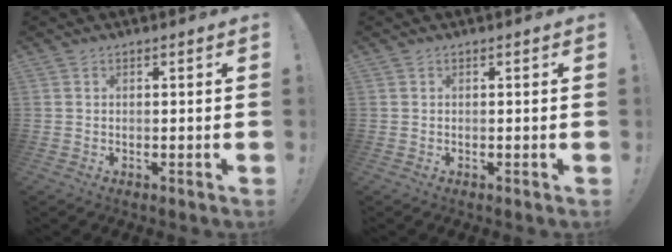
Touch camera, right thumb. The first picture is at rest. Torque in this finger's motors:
{"motor_torque": [0.00, 0.00, -0.08, 0.08, 0.00]}